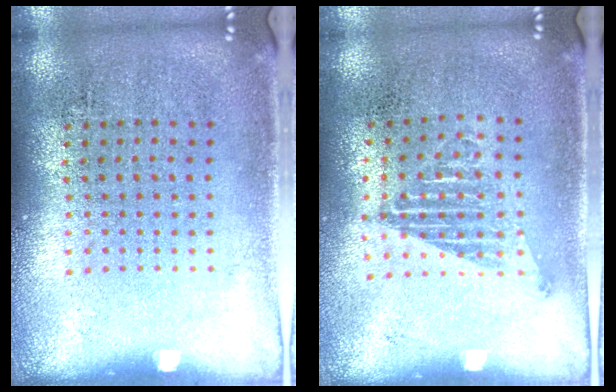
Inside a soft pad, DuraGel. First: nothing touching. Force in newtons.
{"total": 1.2, "press": 1.0, "slide": 0.7}